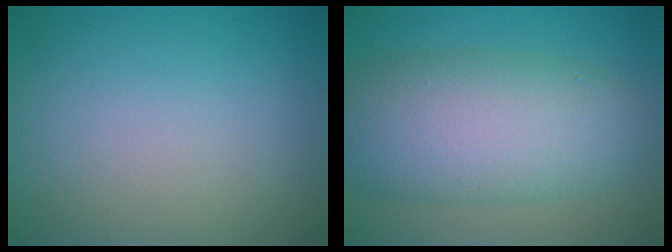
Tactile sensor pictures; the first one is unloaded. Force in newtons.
{"total": 9.5, "press": 9.5, "slide": 0.3}